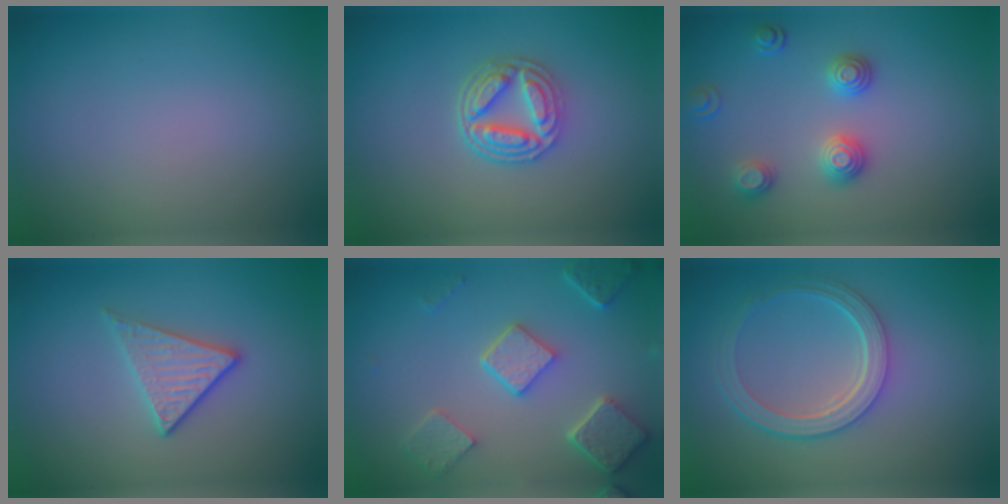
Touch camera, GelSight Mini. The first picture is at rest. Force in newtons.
{"total": 4.5, "press": 3.7, "slide": 2.6}
{"total": 2.7, "press": 2.6, "slide": 0.9}
{"total": 2.9, "press": 2.6, "slide": 1.2}
{"total": 5.4, "press": 4.1, "slide": 3.5}
{"total": 4.7, "press": 3.5, "slide": 3.2}